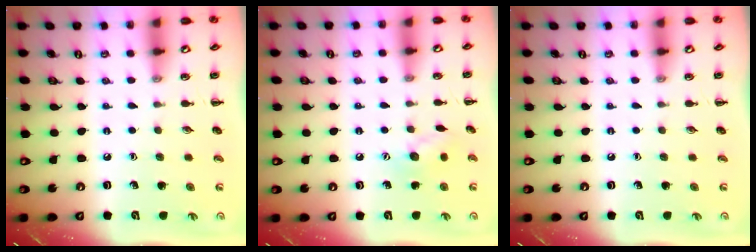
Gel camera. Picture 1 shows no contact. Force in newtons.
{"total": 7.8, "press": 7.7, "slide": 1.2}
{"total": 0.0}